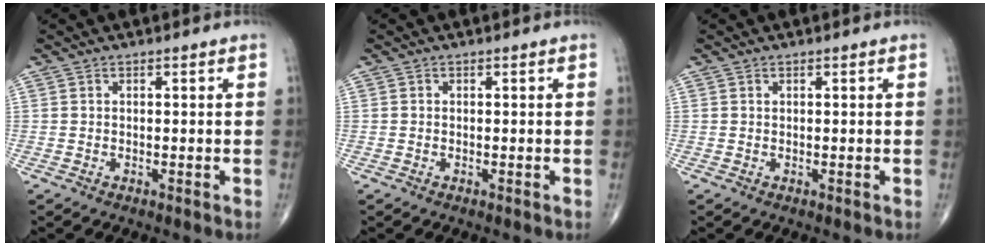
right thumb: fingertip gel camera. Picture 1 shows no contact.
{"total": 0.0}
{"total": 0.0}